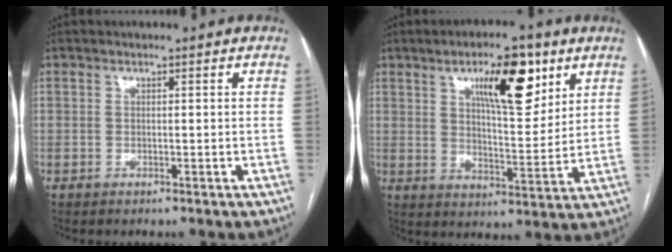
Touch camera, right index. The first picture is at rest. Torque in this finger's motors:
{"motor_torque": [1.11, 1.03, 0.27, 0.10]}